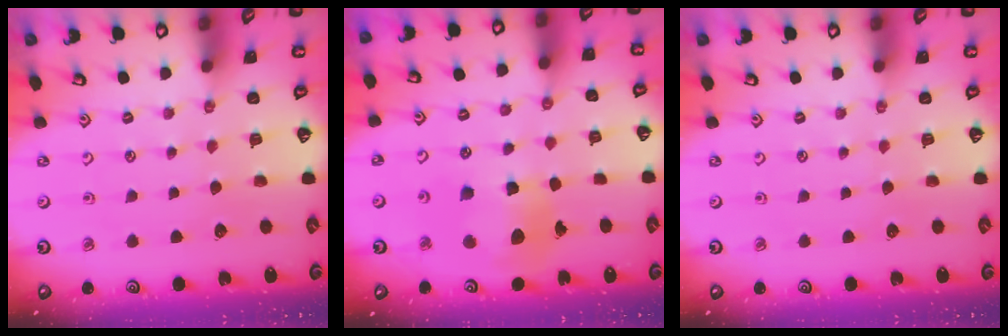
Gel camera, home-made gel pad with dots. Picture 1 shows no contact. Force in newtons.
{"total": 11.5, "press": 11.4, "slide": 1.3}
{"total": 0.0}